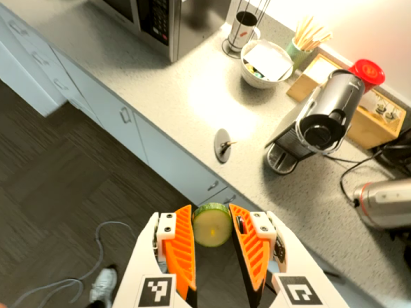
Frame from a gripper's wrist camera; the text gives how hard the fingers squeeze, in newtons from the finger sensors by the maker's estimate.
{"total": 9.7, "left": 10.2, "right": 9.2}